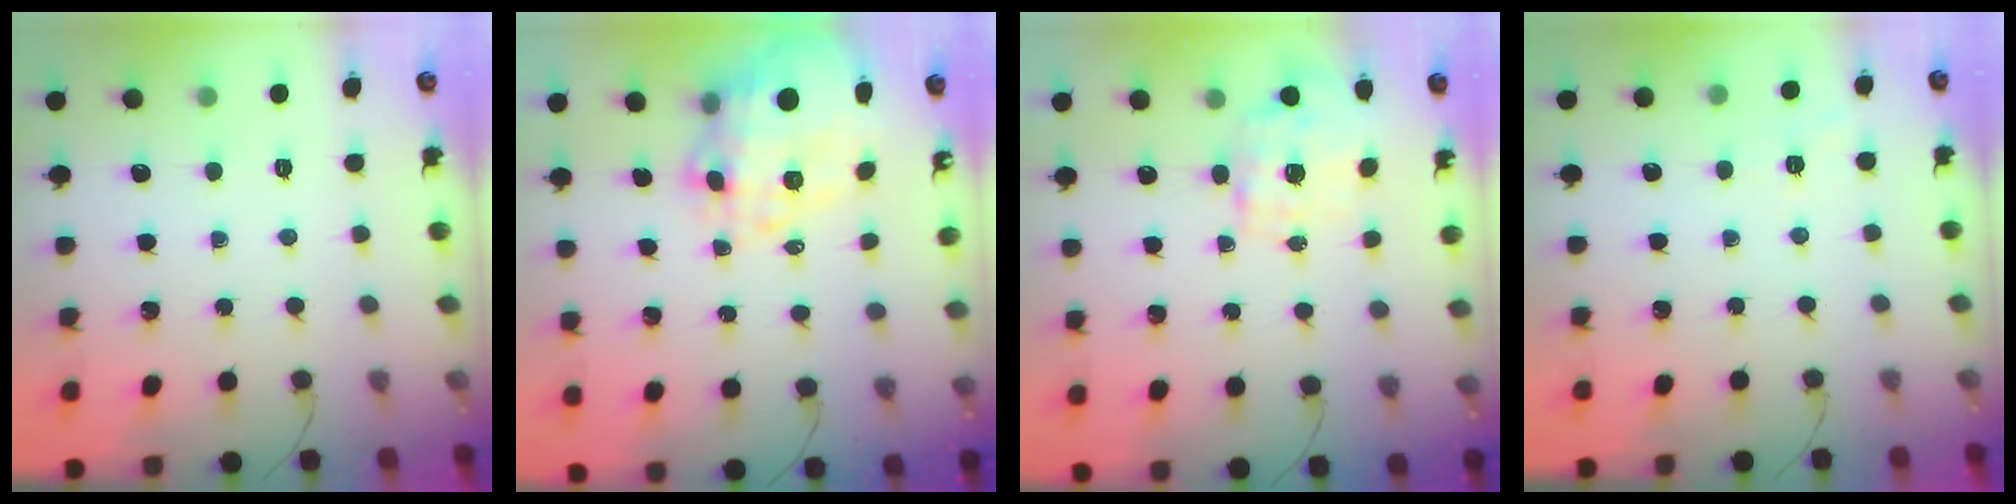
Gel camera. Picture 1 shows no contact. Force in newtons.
{"total": 12.8, "press": 12.1, "slide": 4.1}
{"total": 1.8, "press": 1.7, "slide": 0.6}
{"total": 2.3, "press": 1.8, "slide": 1.4}